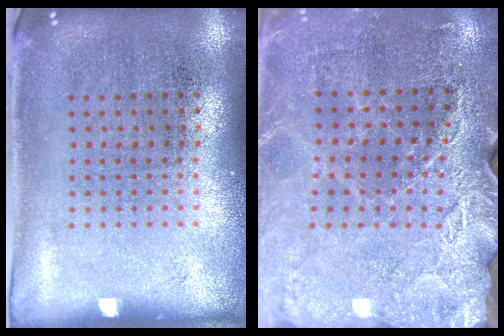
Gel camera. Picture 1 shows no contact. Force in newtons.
{"total": 2.8, "press": 2.8, "slide": 0.3}